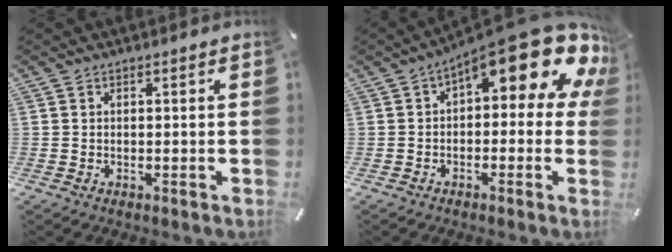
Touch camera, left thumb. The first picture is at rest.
{"total": 16.5, "force": [9.2, 6.0, 12.4], "torque": [-0.173, -0.074, 0.153]}